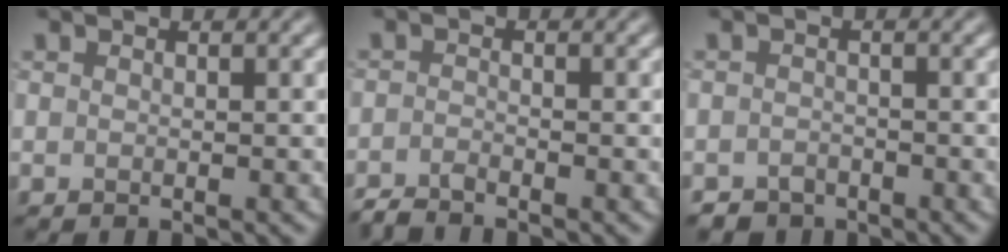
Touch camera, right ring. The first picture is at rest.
{"total": 1.6, "force": [-1.5, 0.0, 0.4], "torque": [-0.012, -0.002, -0.041]}
{"total": 2.3, "force": [-1.7, 1.5, 0.2], "torque": [0.011, 0.007, -0.031]}